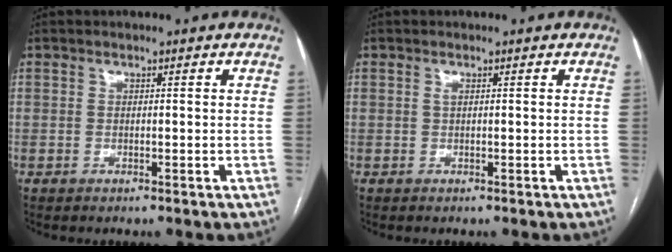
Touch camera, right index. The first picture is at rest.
{"total": 0.5, "force": [0.2, 0.2, 0.5], "torque": [-0.014, -0.001, 0.003]}